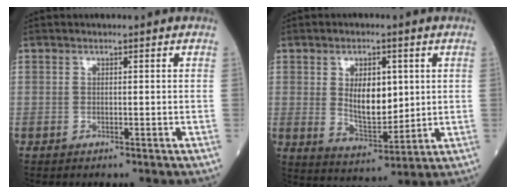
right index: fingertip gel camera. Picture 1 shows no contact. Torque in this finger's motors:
{"motor_torque": [0.31, -0.01, 0.21, 0.05]}